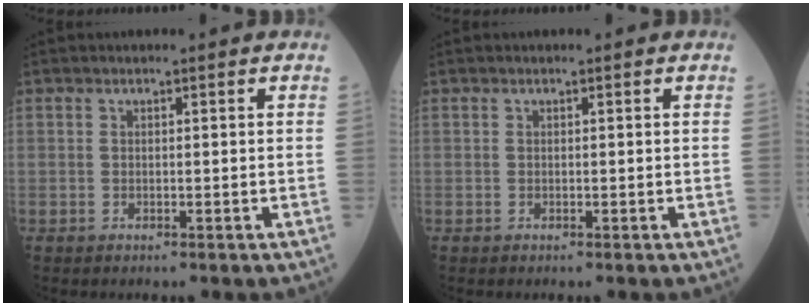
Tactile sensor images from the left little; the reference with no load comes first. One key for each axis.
{"total": 0.0}